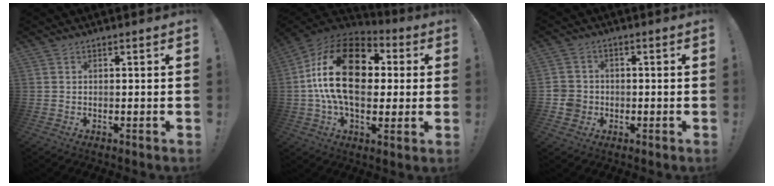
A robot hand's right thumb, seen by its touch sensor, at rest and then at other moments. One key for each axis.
{"total": 23.5, "fx": 3.3, "fy": 13.9, "fz": 18.6, "tx": -0.332, "ty": 0.004, "tz": 0.053}
{"total": 6.1, "fx": -1.6, "fy": 5.5, "fz": 2.2, "tx": -0.045, "ty": 0.014, "tz": -0.031}